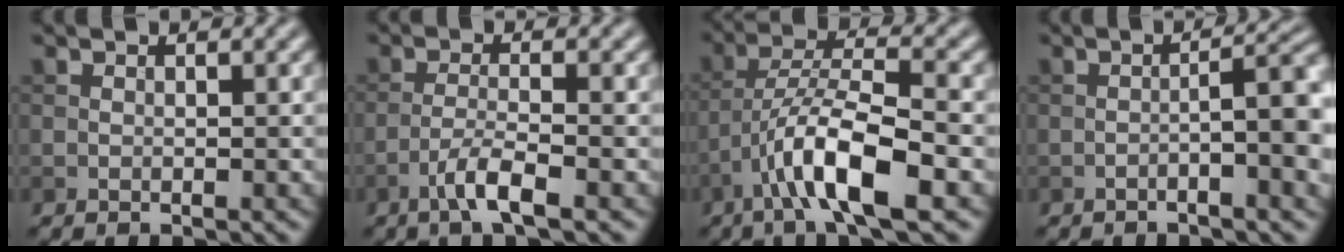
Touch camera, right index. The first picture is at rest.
{"total": 3.3, "force": [-2.0, 0.4, 2.6], "torque": [-0.052, 0.006, -0.046]}
{"total": 8.3, "force": [-4.2, 2.1, 6.9], "torque": [-0.120, 0.012, -0.080]}
{"total": 6.1, "force": [-1.7, 1.2, 5.8], "torque": [-0.079, 0.013, -0.032]}